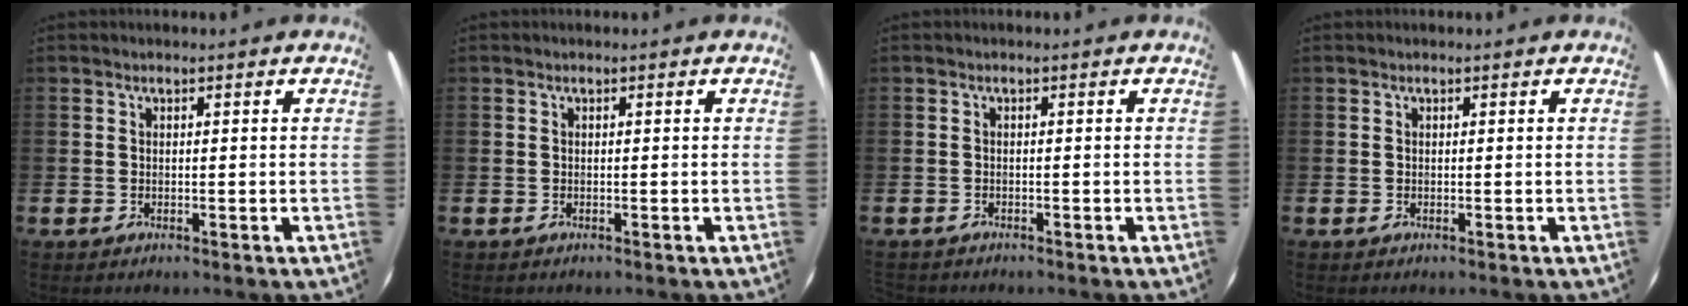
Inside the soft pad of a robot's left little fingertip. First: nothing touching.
{"total": 0.0}
{"total": 0.7, "force": [-0.7, 0.1, -0.1], "torque": [0.000, 0.003, -0.015]}
{"total": 0.0}